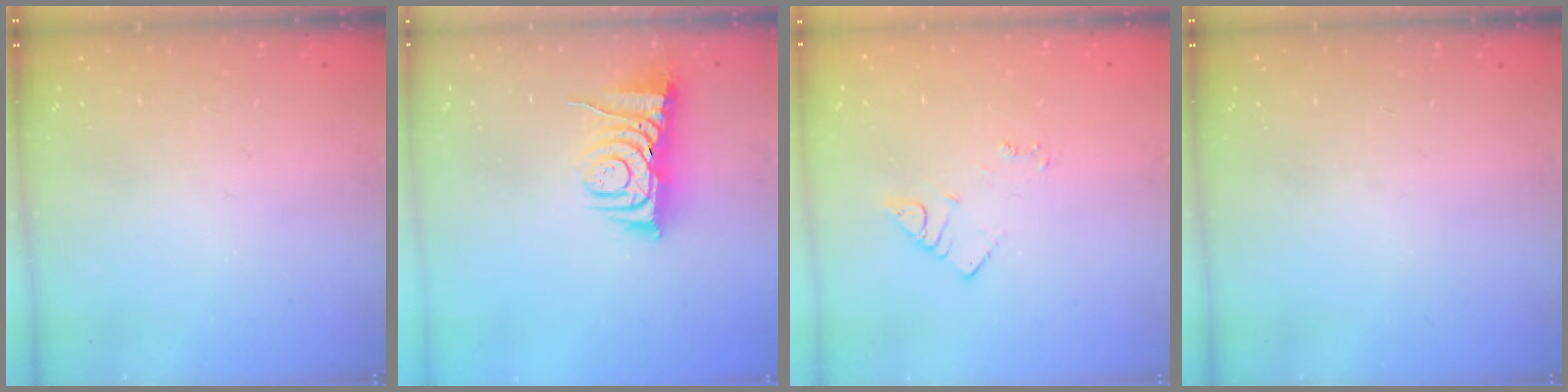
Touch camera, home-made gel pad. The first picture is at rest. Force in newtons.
{"total": 7.7, "press": 7.7, "slide": 0.7}
{"total": 2.9, "press": 2.9, "slide": 0.3}
{"total": 0.0}